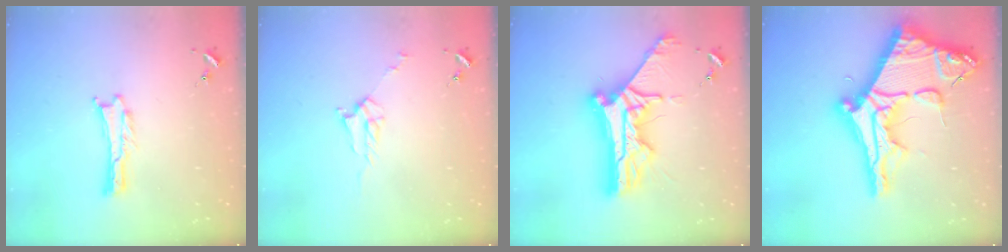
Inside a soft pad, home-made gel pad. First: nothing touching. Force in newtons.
{"total": 2.7, "press": 2.7, "slide": 0.3}
{"total": 12.2, "press": 12.1, "slide": 1.1}
{"total": 17.5, "press": 17.5, "slide": 1.7}